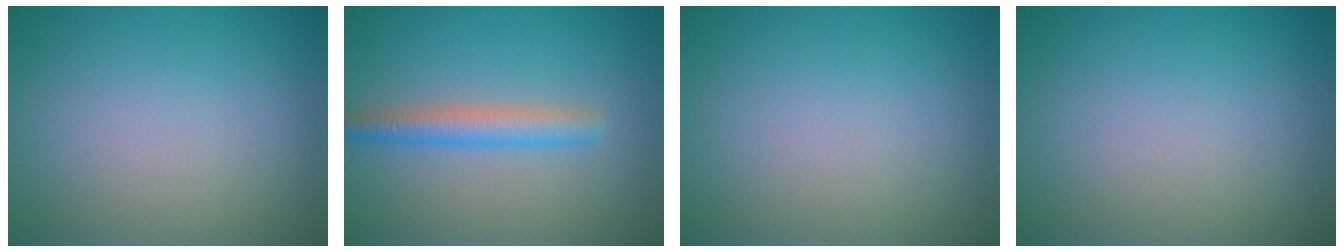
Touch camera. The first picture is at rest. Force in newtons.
{"total": 2.9, "press": 2.9, "slide": 0.0}
{"total": 0.0}
{"total": 0.0}